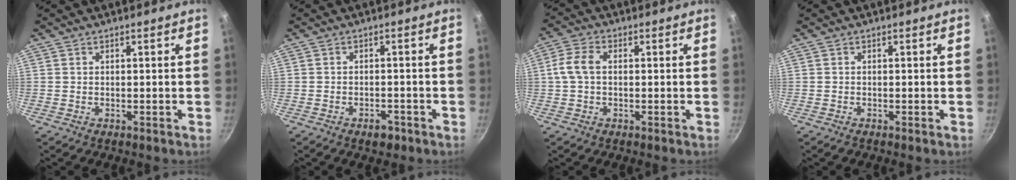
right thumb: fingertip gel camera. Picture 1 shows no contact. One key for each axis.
{"total": 2.5, "fx": -1.7, "fy": 1.3, "fz": 1.3, "tx": -0.015, "ty": 0.008, "tz": -0.024}
{"total": 5.2, "fx": 0.3, "fy": 3.3, "fz": 4.0, "tx": -0.091, "ty": 0.016, "tz": 0.001}
{"total": 0.8, "fx": -0.4, "fy": 0.2, "fz": 0.6, "tx": -0.011, "ty": -0.003, "tz": -0.010}